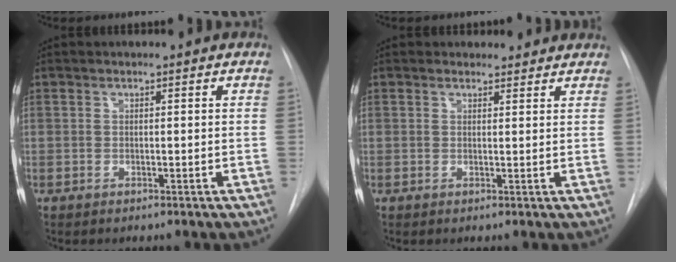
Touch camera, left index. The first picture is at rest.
{"total": 2.8, "force": [2.5, 1.3, -0.2], "torque": [0.009, -0.001, 0.018]}